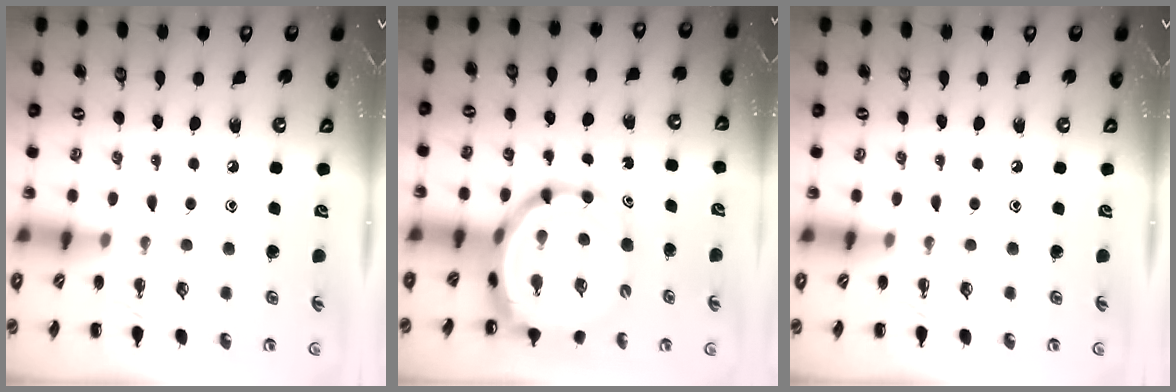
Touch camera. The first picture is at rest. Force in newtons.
{"total": 10.5, "press": 10.0, "slide": 3.2}
{"total": 0.0}